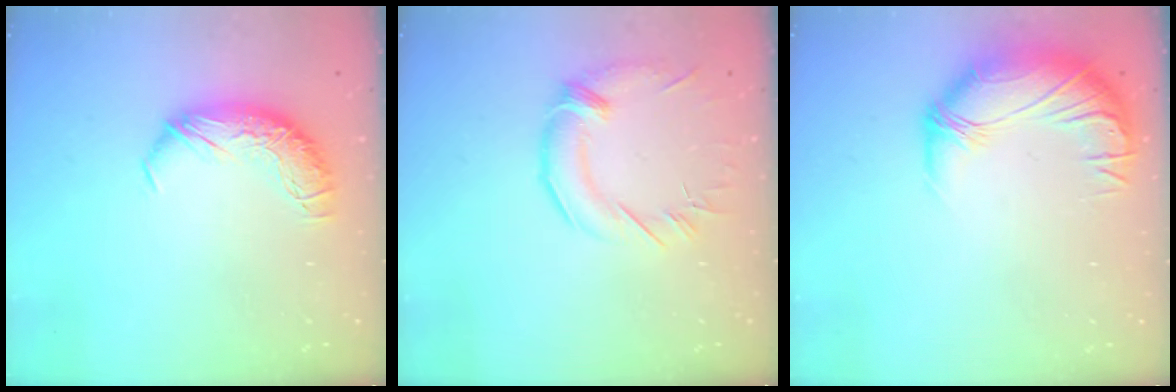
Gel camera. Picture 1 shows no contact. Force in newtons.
{"total": 1.5, "press": 0.3, "slide": 1.5}
{"total": 2.8, "press": 0.8, "slide": 2.7}